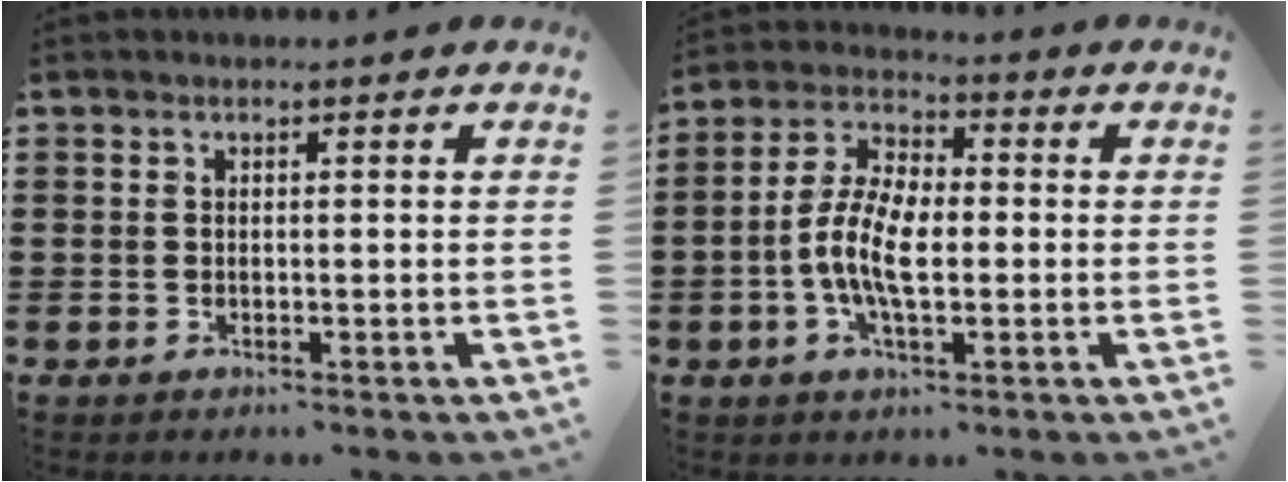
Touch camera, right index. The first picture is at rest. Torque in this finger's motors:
{"motor_torque": [2.14, 0.00, 0.80, 0.17]}